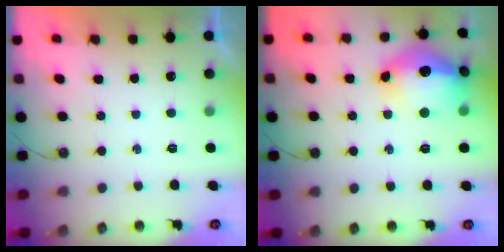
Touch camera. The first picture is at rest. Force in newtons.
{"total": 17.5, "press": 17.4, "slide": 1.6}